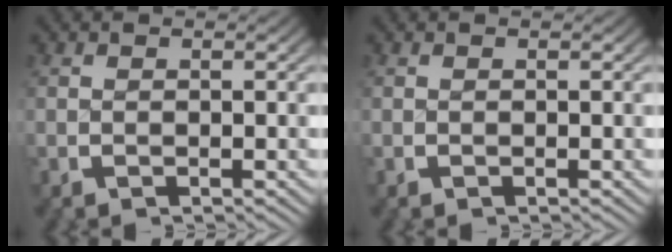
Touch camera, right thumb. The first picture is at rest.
{"total": 0.0}